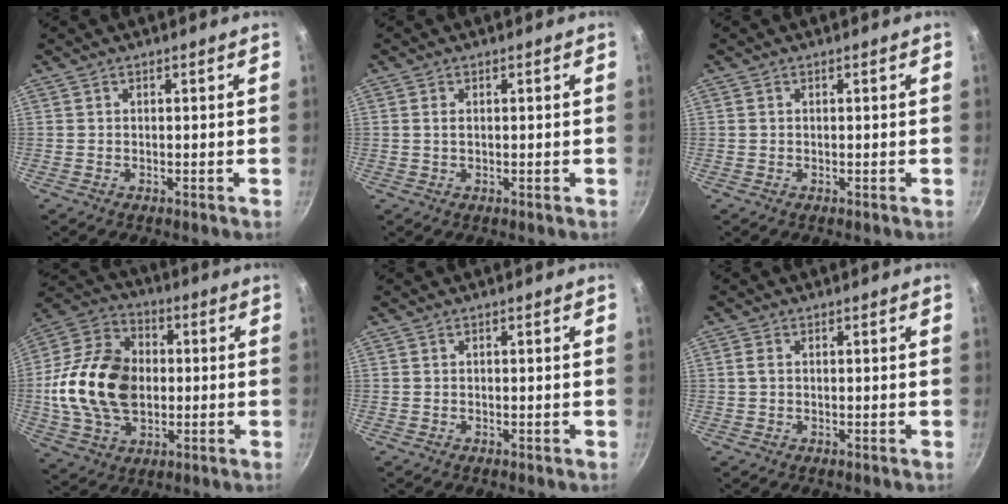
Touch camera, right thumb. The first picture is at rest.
{"total": 1.2, "force": [0.2, 0.7, 1.0], "torque": [-0.019, 0.001, 0.002]}
{"total": 0.0}
{"total": 21.1, "force": [-0.2, 14.9, 14.9], "torque": [-0.258, 0.022, -0.008]}
{"total": 0.0}
{"total": 1.6, "force": [0.2, 1.1, 1.2], "torque": [-0.025, 0.003, 0.001]}